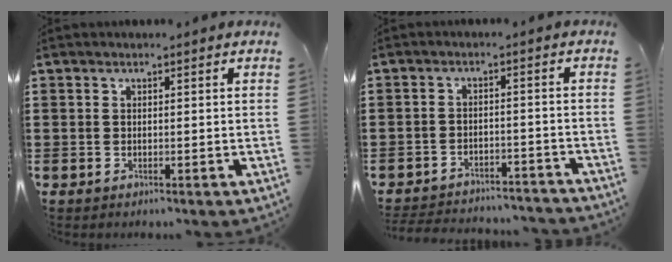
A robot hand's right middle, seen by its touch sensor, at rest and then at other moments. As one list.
[{"total": 3.5, "force": [-3.5, 0.3, 0.1], "torque": [-0.006, 0.002, -0.074]}]